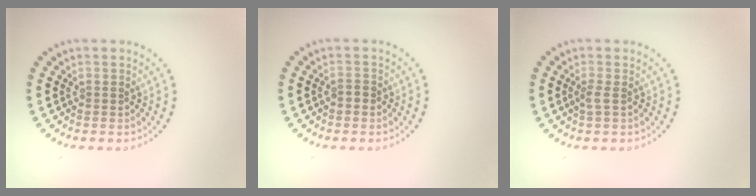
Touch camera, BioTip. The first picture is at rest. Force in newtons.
{"total": 0.8, "press": 0.8, "slide": 0.1}
{"total": 0.9, "press": 0.7, "slide": 0.5}